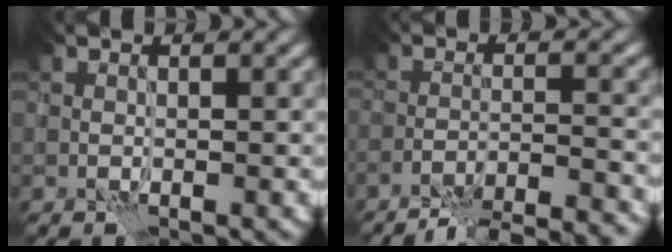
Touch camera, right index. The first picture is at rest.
{"total": 11.4, "force": [-10.6, 2.2, 3.7], "torque": [-0.047, 0.004, -0.135]}